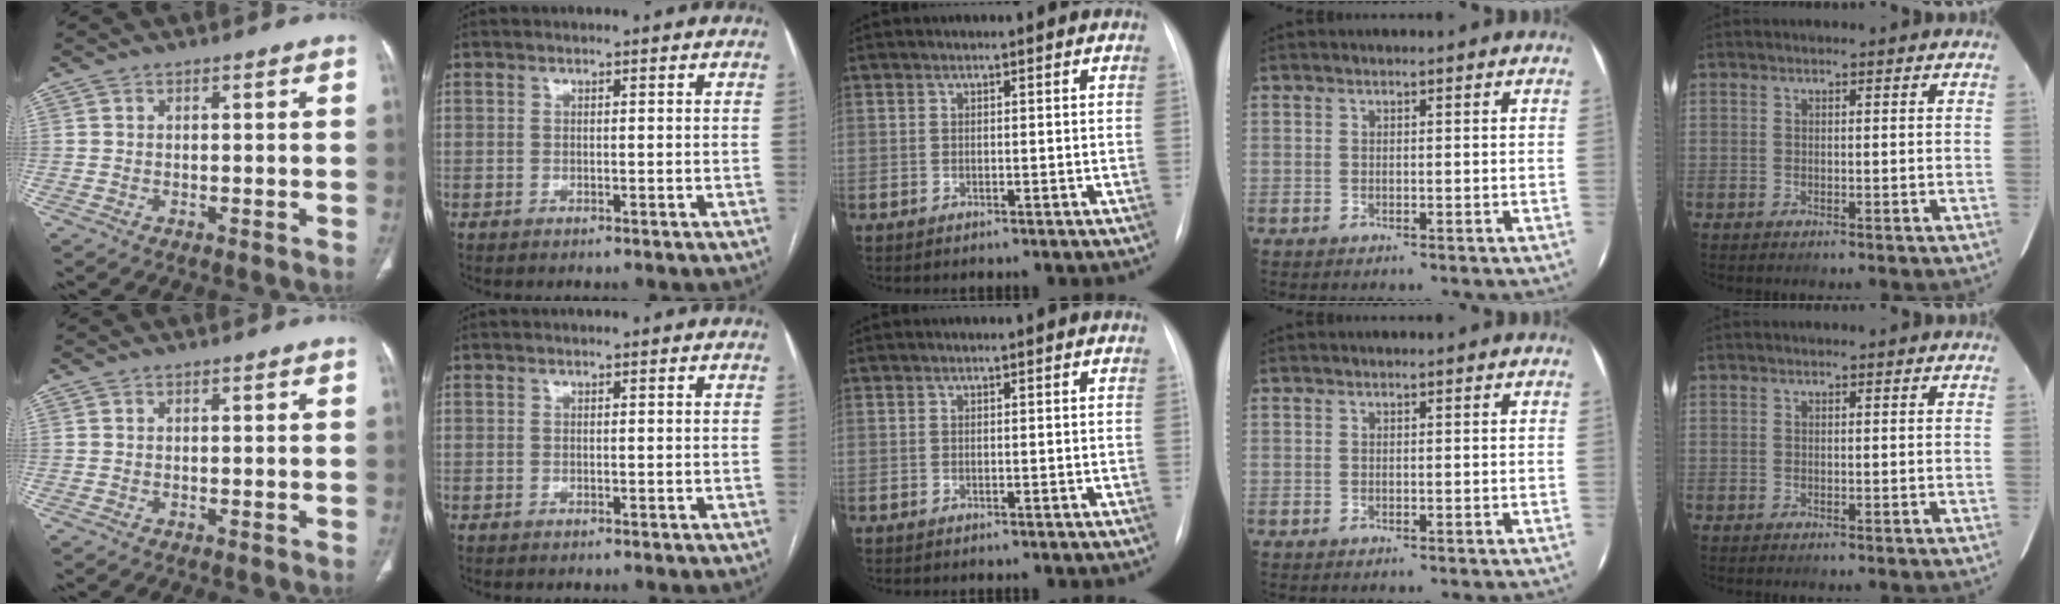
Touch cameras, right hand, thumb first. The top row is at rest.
{}